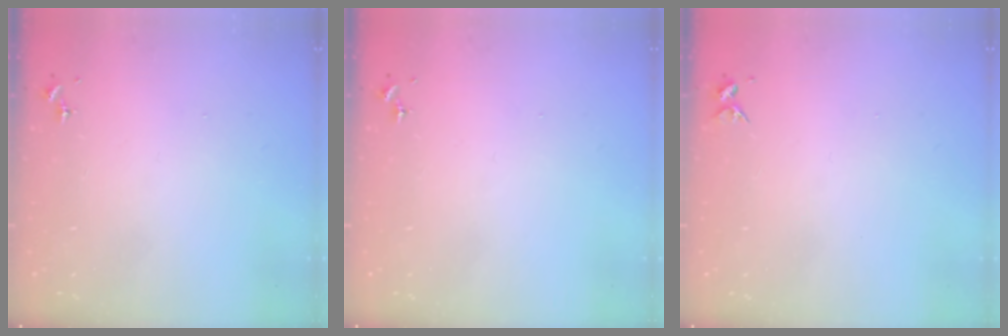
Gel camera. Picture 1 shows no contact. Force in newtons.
{"total": 0.0}
{"total": 3.7, "press": 3.6, "slide": 0.4}